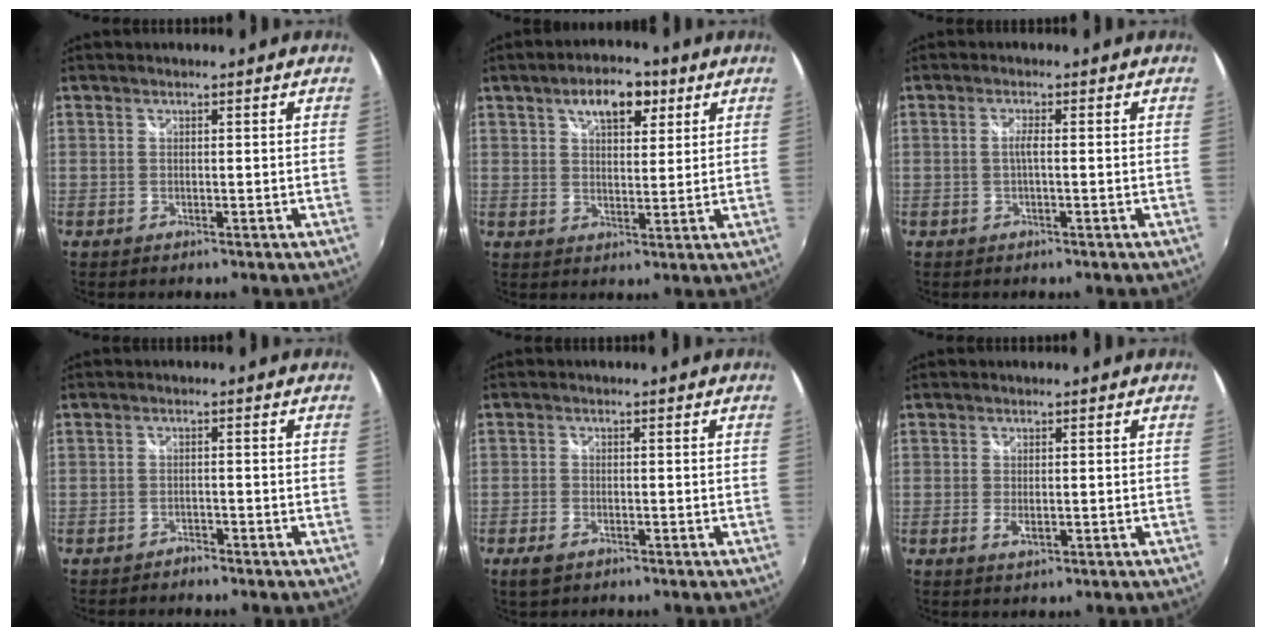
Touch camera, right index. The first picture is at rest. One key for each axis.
{"total": 8.2, "fx": 4.3, "fy": 4.0, "fz": 5.7, "tx": -0.088, "ty": 0.021, "tz": 0.069}
{"total": 1.5, "fx": -0.3, "fy": -0.1, "fz": 1.5, "tx": -0.027, "ty": 0.002, "tz": -0.008}
{"total": 1.8, "fx": -1.6, "fy": 0.6, "fz": 0.2, "tx": -0.008, "ty": -0.004, "tz": -0.029}
{"total": 3.6, "fx": -2.3, "fy": 2.0, "fz": 2.0, "tx": -0.050, "ty": -0.007, "tz": -0.043}
{"total": 2.0, "fx": -0.5, "fy": 1.0, "fz": 1.6, "tx": -0.029, "ty": -0.005, "tz": -0.006}